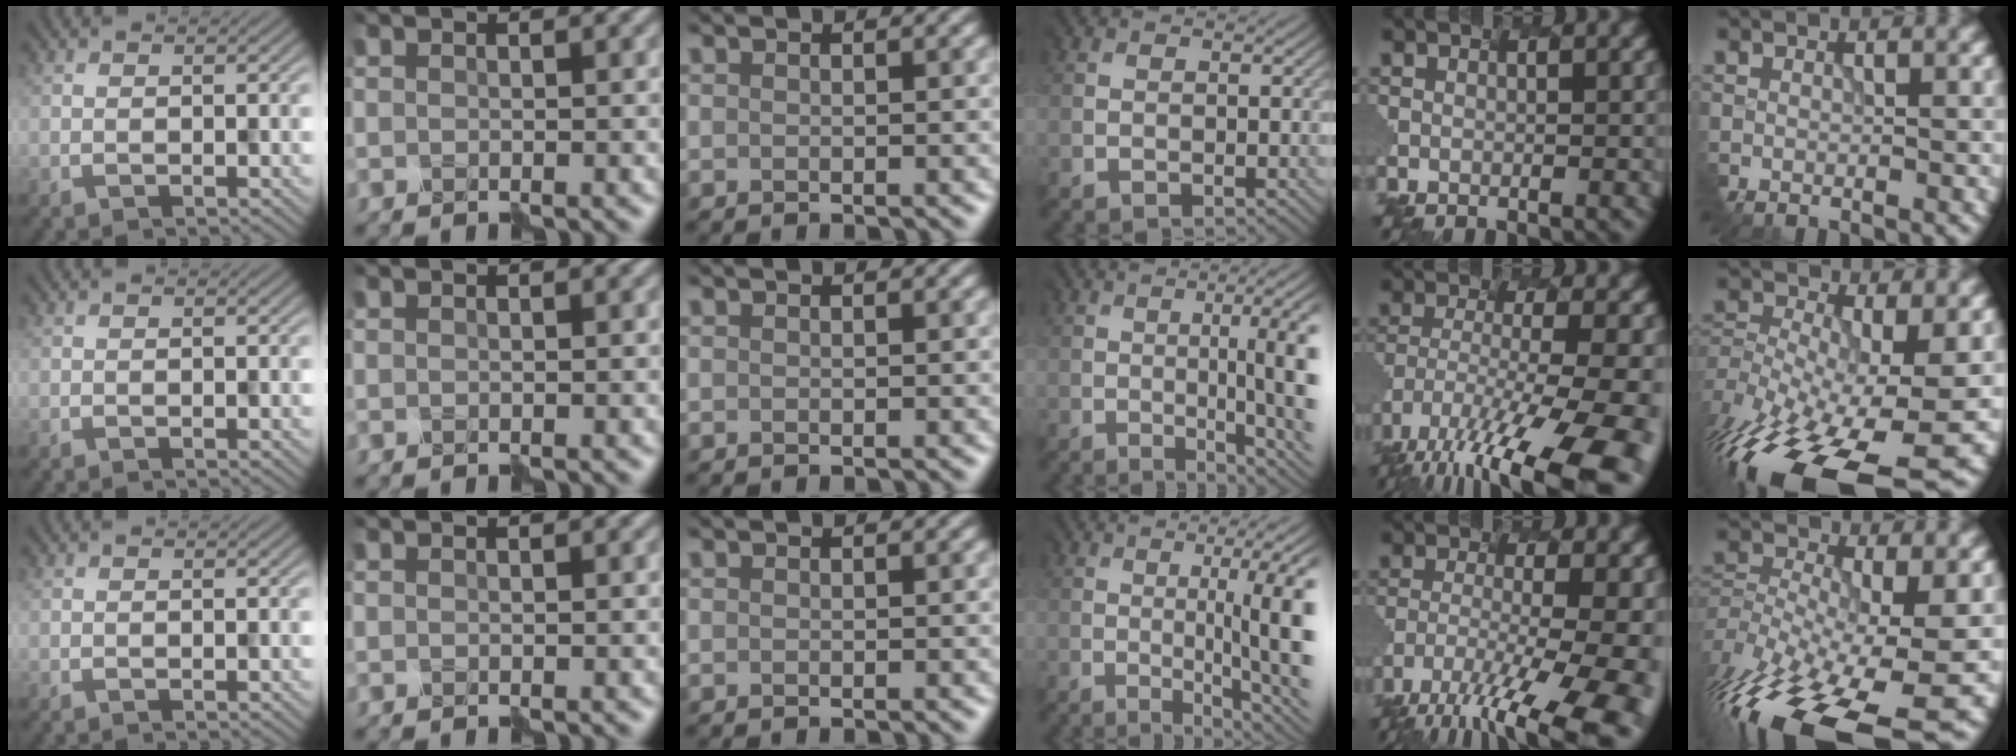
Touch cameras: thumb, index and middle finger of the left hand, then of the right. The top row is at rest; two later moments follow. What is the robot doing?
{"motion": "shake", "object": "plastic piggy bank"}